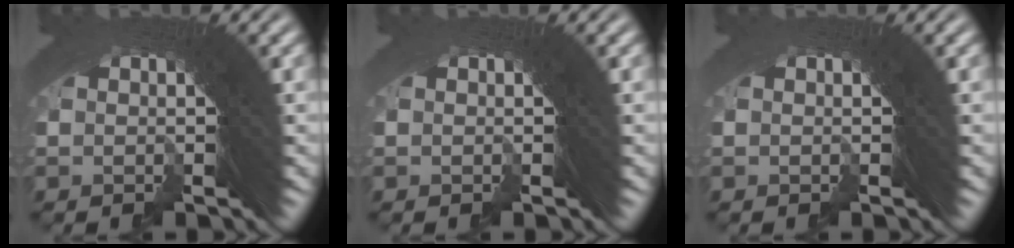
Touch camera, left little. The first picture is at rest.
{"total": 0.0}
{"total": 0.0}